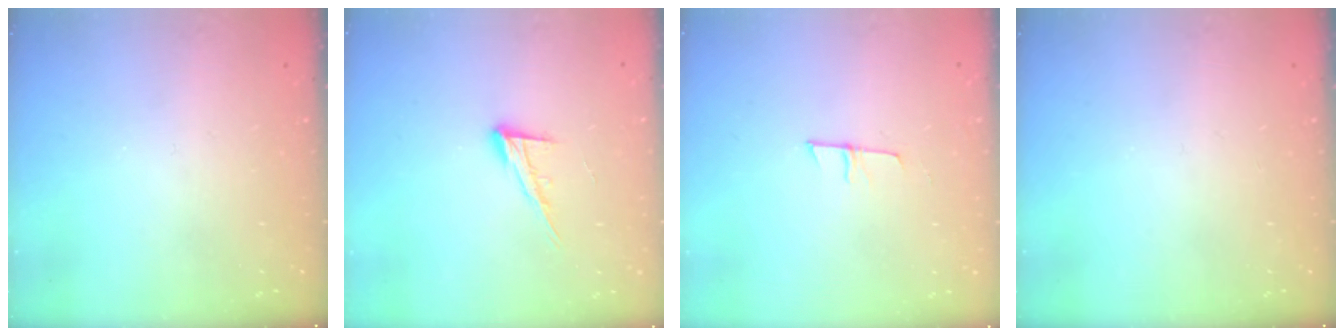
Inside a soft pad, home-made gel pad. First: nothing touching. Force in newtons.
{"total": 10.6, "press": 10.5, "slide": 1.6}
{"total": 5.5, "press": 5.5, "slide": 0.3}
{"total": 0.0}